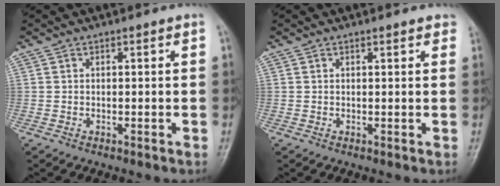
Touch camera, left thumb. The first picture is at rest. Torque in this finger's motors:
{"motor_torque": [-0.02, -0.05, -0.08, -0.09, 0.04]}